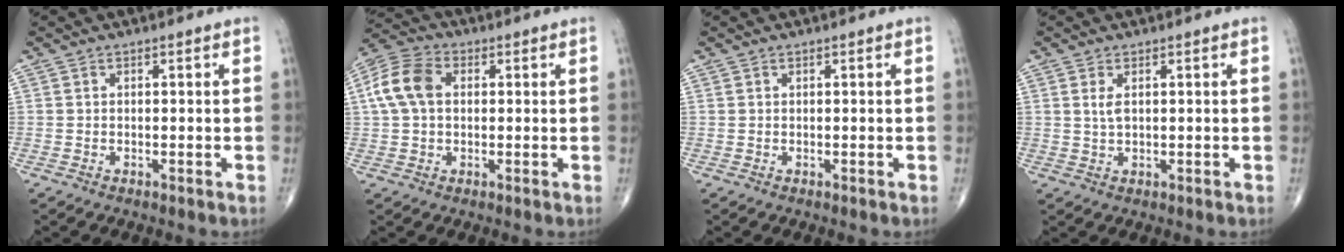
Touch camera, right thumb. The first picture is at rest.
{"total": 9.2, "force": [1.5, 6.3, 6.5], "torque": [-0.138, 0.024, 0.022]}
{"total": 0.0}
{"total": 2.1, "force": [0.7, 0.9, 1.7], "torque": [-0.036, -0.001, 0.019]}